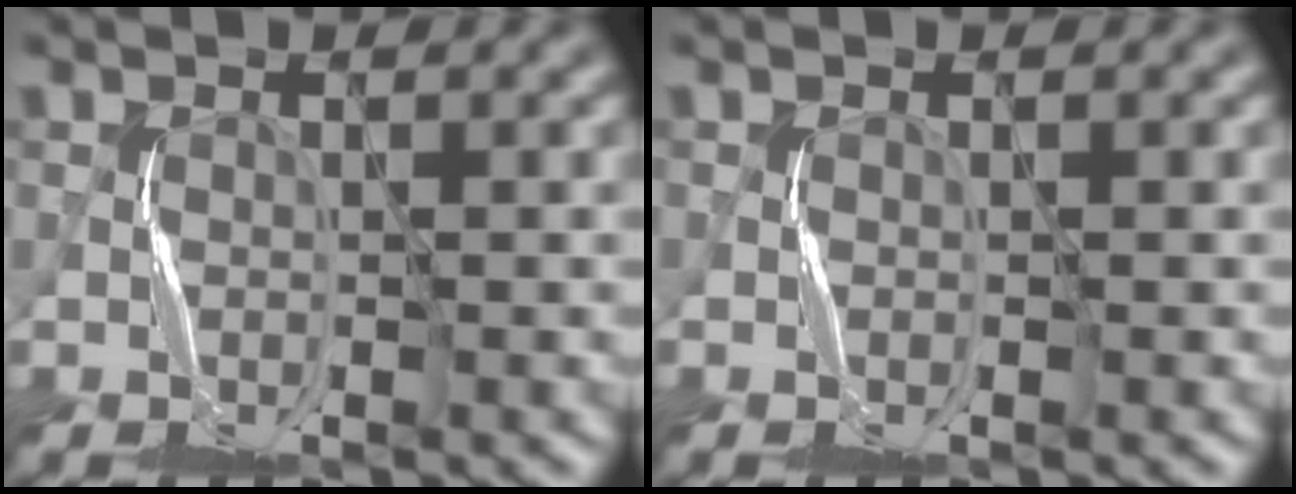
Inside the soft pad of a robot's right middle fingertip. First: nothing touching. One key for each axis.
{"total": 0.0}